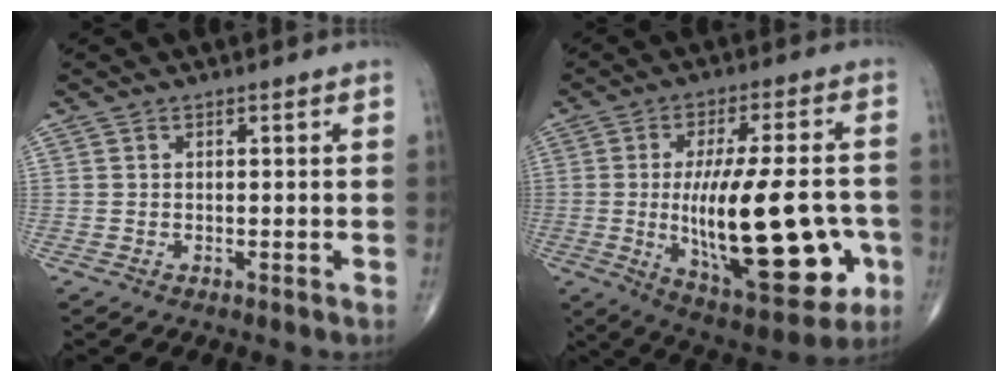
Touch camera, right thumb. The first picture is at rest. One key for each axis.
{"total": 25.1, "fx": -4.1, "fy": 9.5, "fz": 22.9, "tx": -0.349, "ty": -0.005, "tz": -0.039}